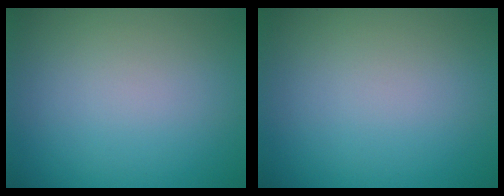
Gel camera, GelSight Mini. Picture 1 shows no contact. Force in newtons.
{"total": 0.0}